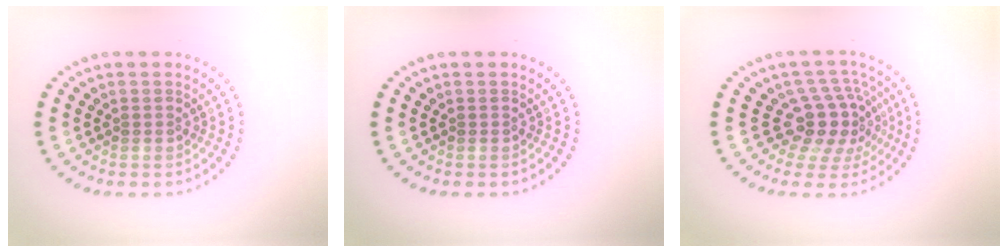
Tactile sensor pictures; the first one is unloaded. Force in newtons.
{"total": 0.0}
{"total": 4.5, "press": 3.3, "slide": 2.9}